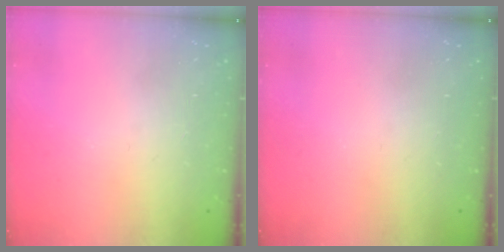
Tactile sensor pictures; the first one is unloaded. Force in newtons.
{"total": 0.0}